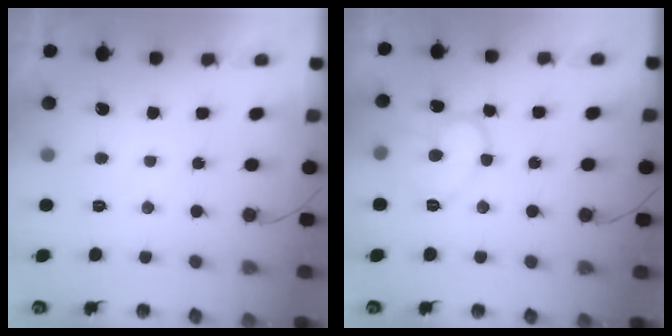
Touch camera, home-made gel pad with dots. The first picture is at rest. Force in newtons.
{"total": 11.5, "press": 11.5, "slide": 0.3}